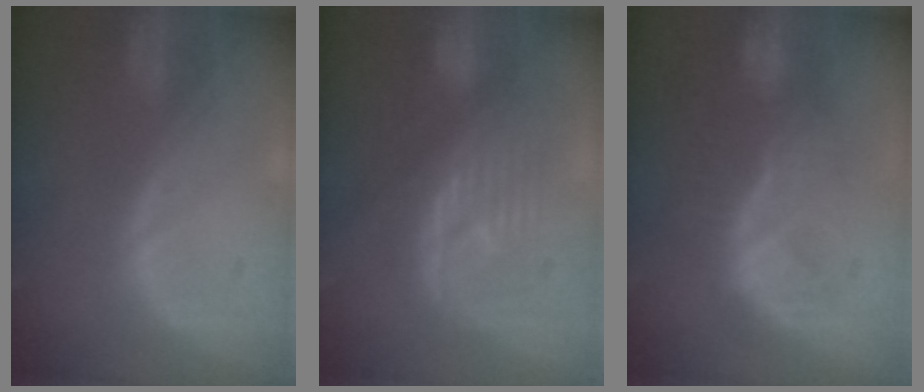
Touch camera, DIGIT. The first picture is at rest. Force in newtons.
{"total": 8.0, "press": 7.9, "slide": 1.2}
{"total": 8.2, "press": 8.1, "slide": 1.5}